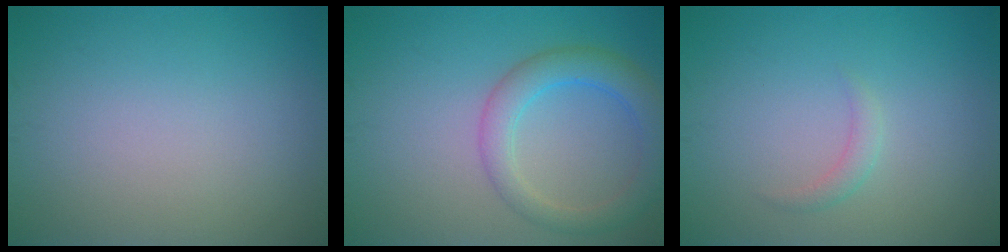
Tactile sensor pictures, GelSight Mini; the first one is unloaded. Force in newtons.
{"total": 4.1, "press": 4.1, "slide": 0.1}
{"total": 1.1, "press": 1.1, "slide": 0.1}